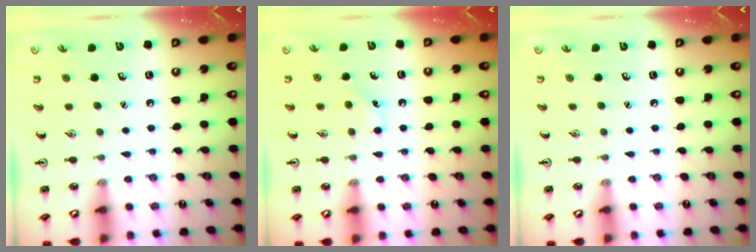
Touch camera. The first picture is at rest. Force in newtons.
{"total": 4.8, "press": 4.5, "slide": 1.5}
{"total": 0.0}